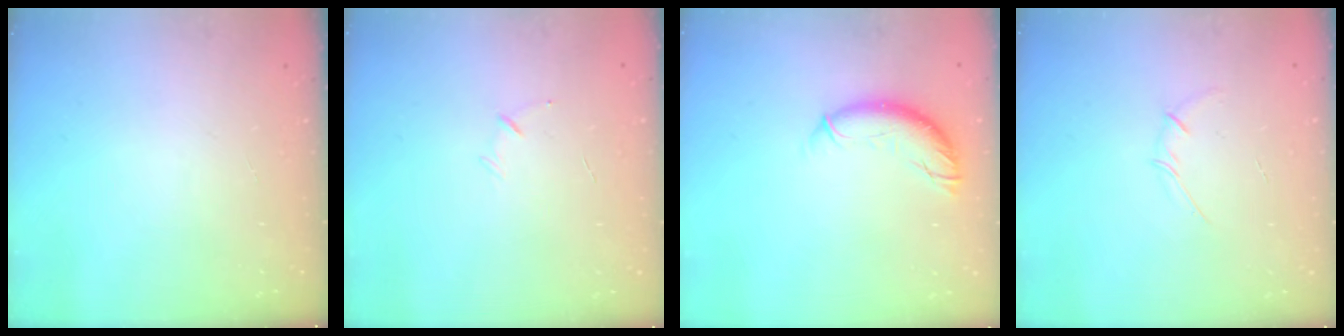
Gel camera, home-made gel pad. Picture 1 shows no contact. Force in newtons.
{"total": 4.5, "press": 4.3, "slide": 1.3}
{"total": 9.9, "press": 9.8, "slide": 1.6}
{"total": 2.7, "press": 2.6, "slide": 0.7}